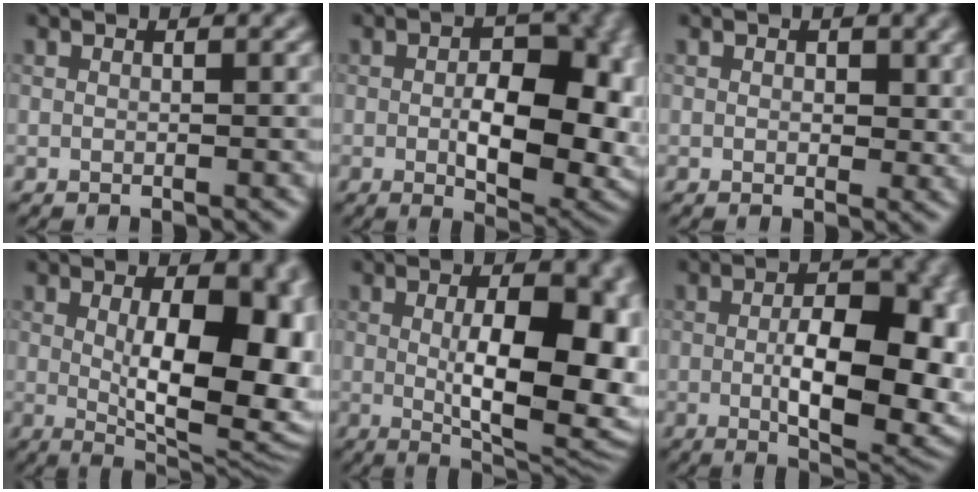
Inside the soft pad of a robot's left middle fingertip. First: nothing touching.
{"total": 11.2, "force": [-0.9, 6.1, 9.4], "torque": [-0.130, -0.017, 0.000]}
{"total": 1.5, "force": [0.5, 1.0, 1.0], "torque": [-0.013, -0.007, 0.009]}
{"total": 12.1, "force": [0.5, 5.4, 10.9], "torque": [-0.126, -0.006, 0.017]}
{"total": 11.3, "force": [-0.1, 4.5, 10.3], "torque": [-0.137, -0.010, 0.008]}
{"total": 10.8, "force": [-1.1, 4.9, 9.6], "torque": [-0.141, -0.012, -0.009]}